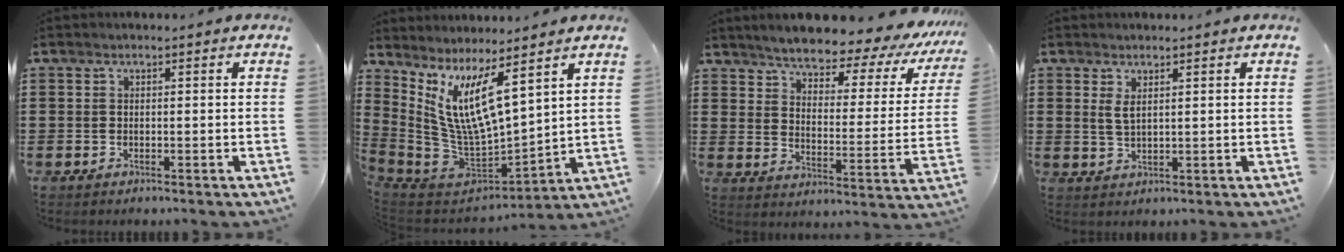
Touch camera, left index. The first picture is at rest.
{"total": 11.3, "force": [5.3, 3.0, 9.4], "torque": [-0.218, -0.055, 0.094]}
{"total": 5.4, "force": [5.0, 0.4, 2.0], "torque": [-0.058, -0.044, 0.078]}
{"total": 2.1, "force": [1.1, 0.5, 1.8], "torque": [-0.038, 0.000, 0.019]}